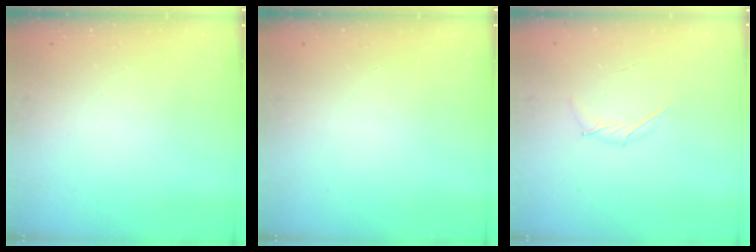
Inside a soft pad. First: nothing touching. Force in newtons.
{"total": 0.0}
{"total": 4.1, "press": 4.0, "slide": 1.0}